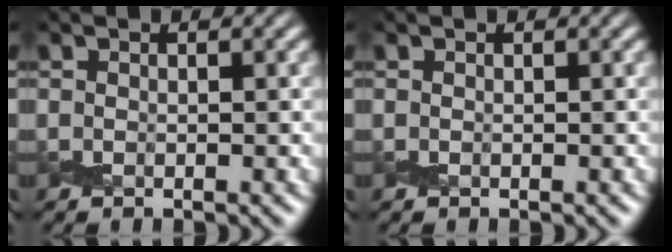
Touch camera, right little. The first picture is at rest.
{"total": 0.0}